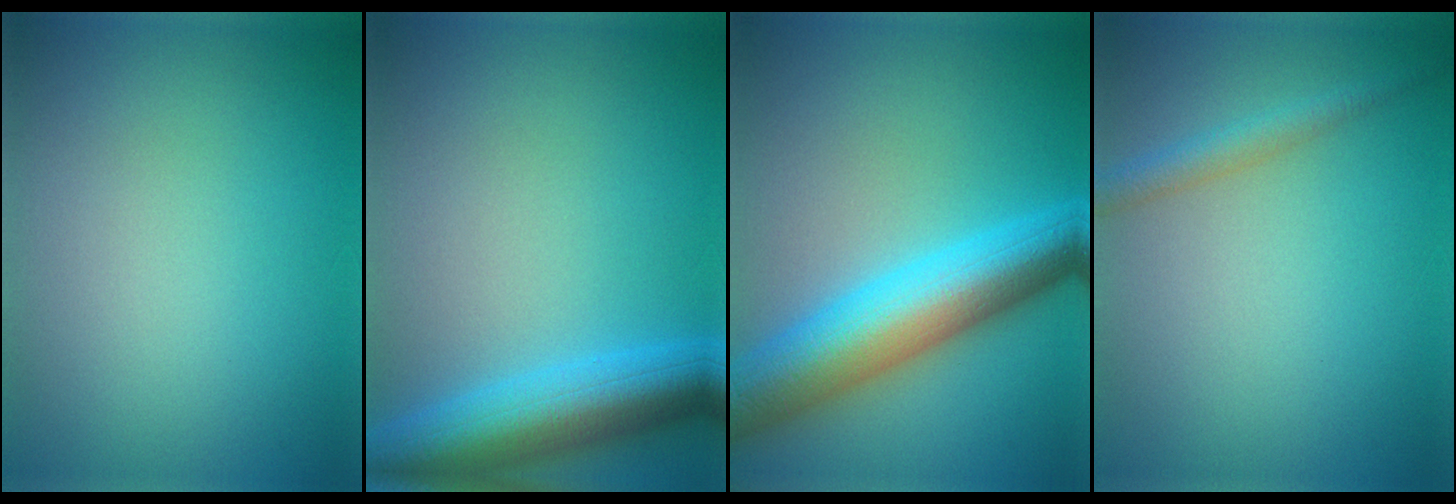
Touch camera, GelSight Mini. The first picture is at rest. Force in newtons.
{"total": 8.0, "press": 8.0, "slide": 0.3}
{"total": 10.1, "press": 10.1, "slide": 0.1}
{"total": 2.0, "press": 2.0, "slide": 0.1}